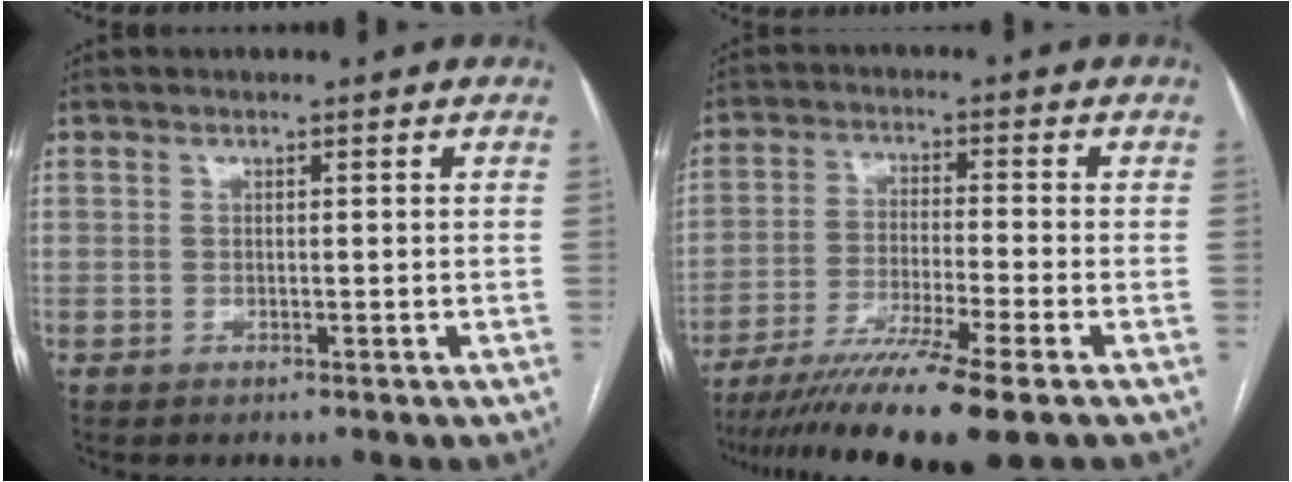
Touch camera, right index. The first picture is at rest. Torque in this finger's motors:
{"motor_torque": [1.07, -1.06, 0.38, 0.21]}